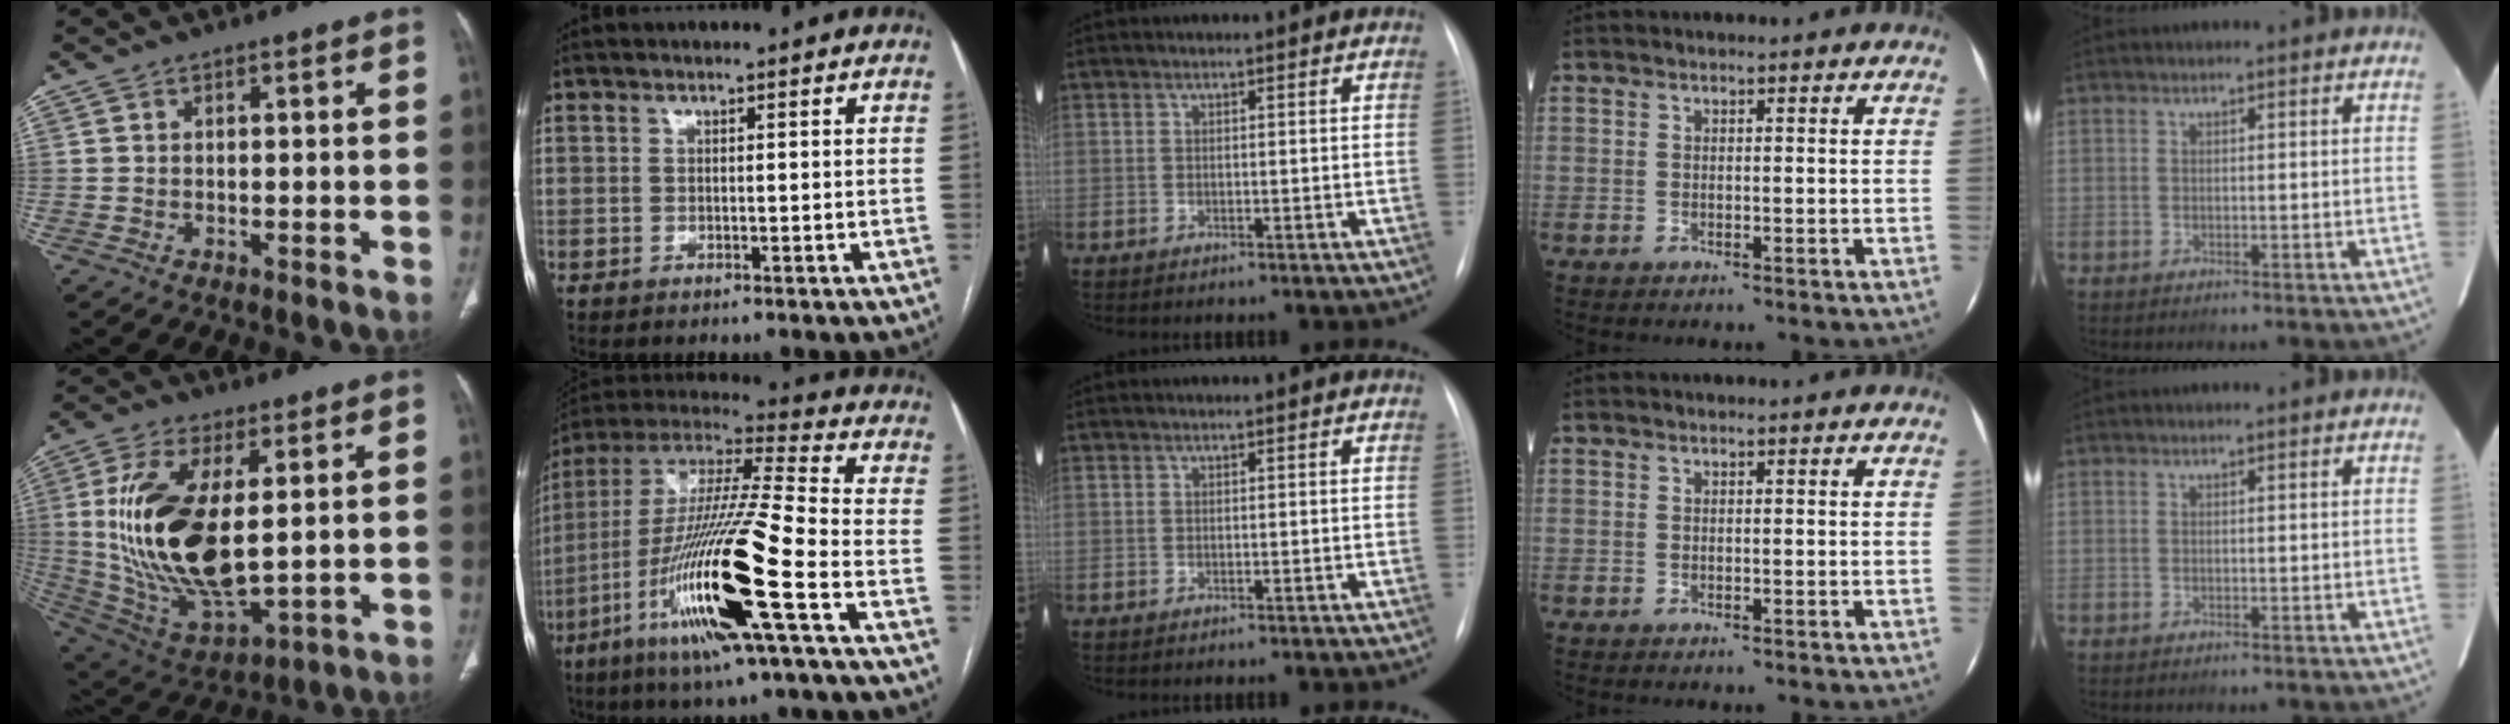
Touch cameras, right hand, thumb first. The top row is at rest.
{"thumb": {"total": 22.3, "force": [2.3, 10.3, 19.6], "torque": [-0.390, -0.022, 0.059]}, "index": {"total": 22.2, "force": [-8.3, 0.5, 20.6], "torque": [-0.423, -0.029, -0.160]}}